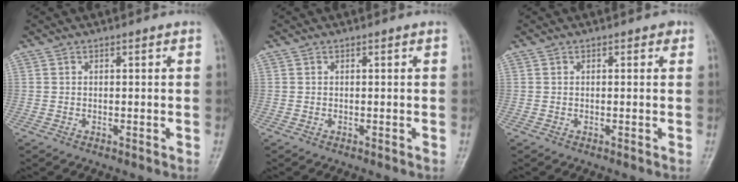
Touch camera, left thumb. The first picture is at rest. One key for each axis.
{"total": 0.0}
{"total": 0.9, "fx": 0.4, "fy": 0.5, "fz": 0.6, "tx": -0.001, "ty": 0.000, "tz": 0.001}